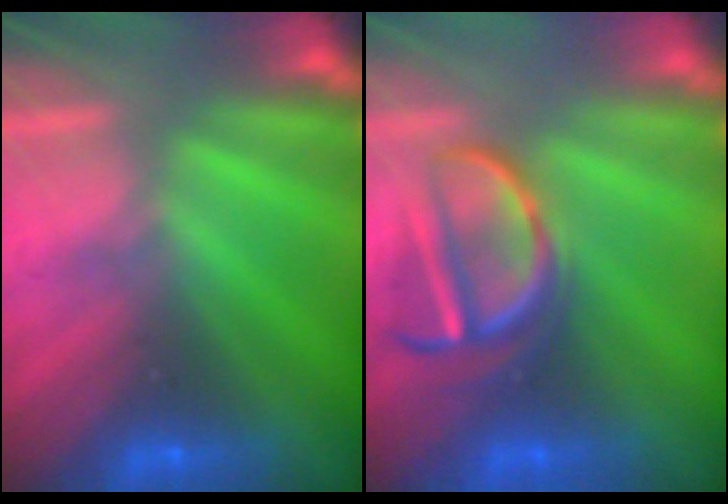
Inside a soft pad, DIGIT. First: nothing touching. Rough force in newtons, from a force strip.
{"total": 3.8}